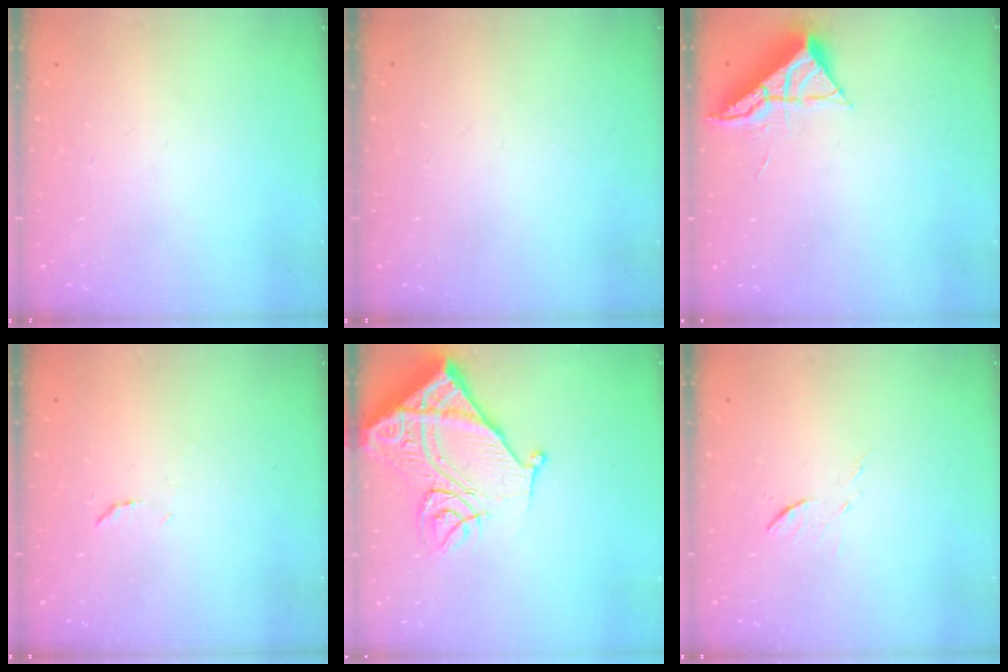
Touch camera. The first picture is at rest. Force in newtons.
{"total": 0.0}
{"total": 6.4, "press": 6.4, "slide": 0.2}
{"total": 6.3, "press": 6.2, "slide": 0.6}
{"total": 16.9, "press": 16.8, "slide": 2.1}
{"total": 5.3, "press": 5.3, "slide": 0.6}